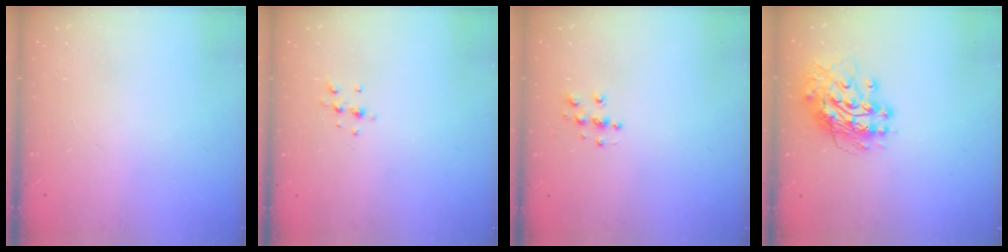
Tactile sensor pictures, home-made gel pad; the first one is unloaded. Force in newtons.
{"total": 5.3, "press": 5.1, "slide": 1.5}
{"total": 4.6, "press": 4.6, "slide": 0.5}
{"total": 13.6, "press": 13.6, "slide": 1.4}